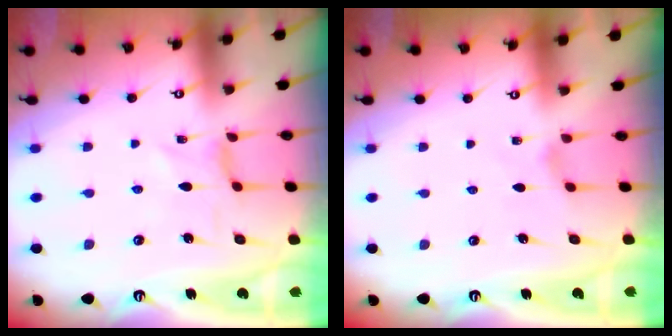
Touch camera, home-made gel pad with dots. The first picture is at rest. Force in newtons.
{"total": 1.4, "press": 1.3, "slide": 0.4}